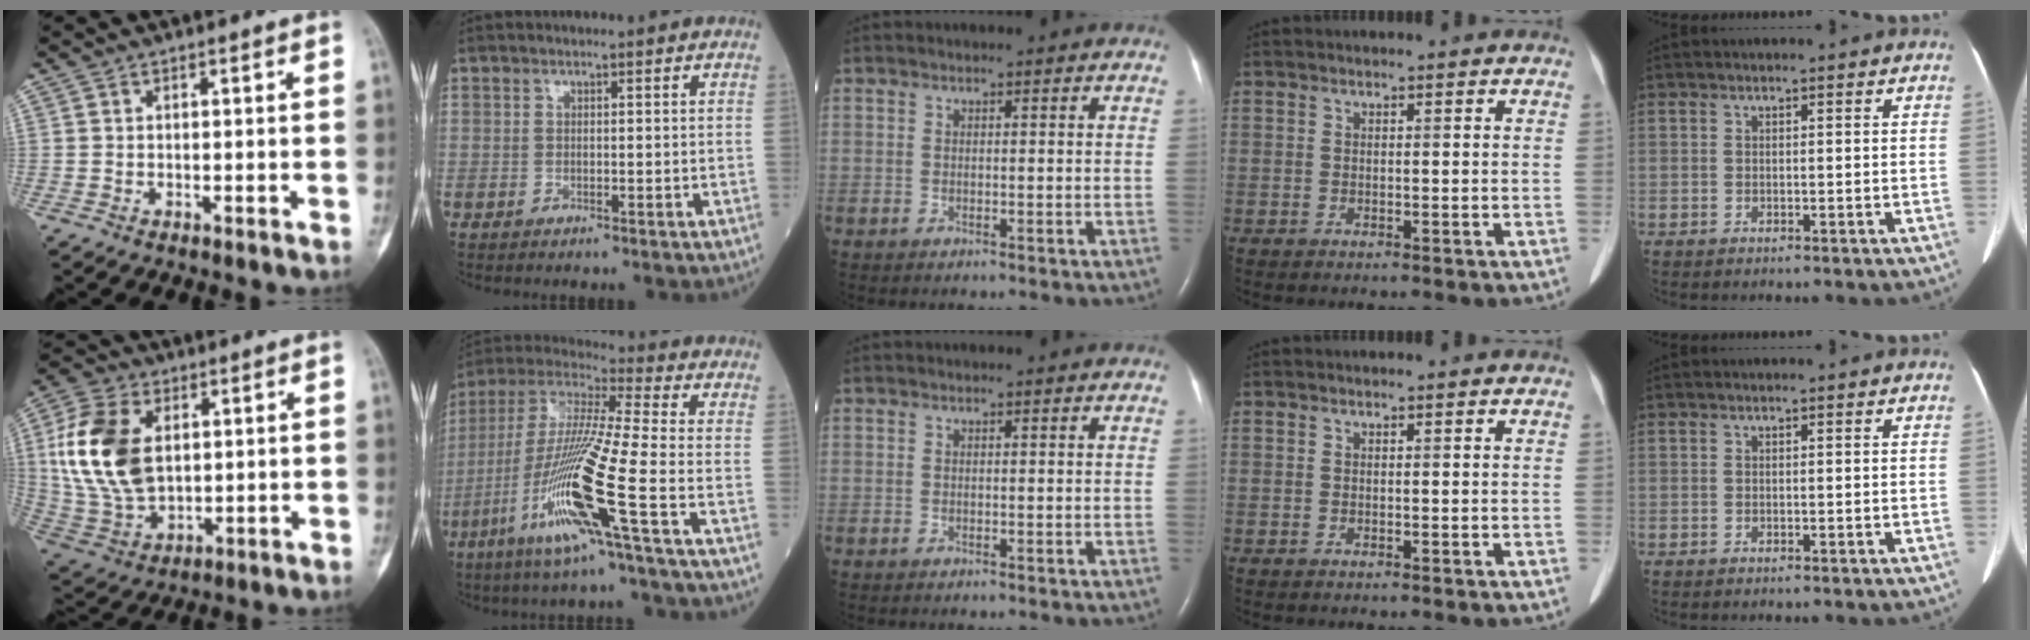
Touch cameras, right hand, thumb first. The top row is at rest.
{"thumb": {"total": 17.5, "force": [3.2, 11.2, 13.1], "torque": [-0.260, -0.006, 0.071]}, "index": {"total": 17.5, "force": [-6.9, -0.9, 16.0], "torque": [-0.336, -0.025, -0.141]}}